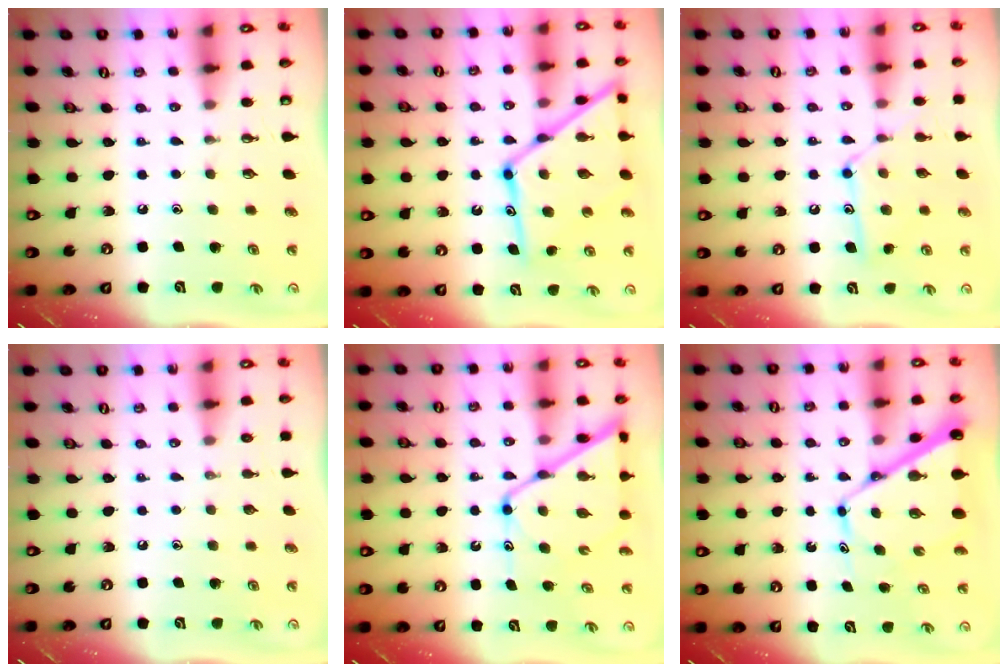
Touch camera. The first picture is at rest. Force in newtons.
{"total": 20.0, "press": 20.0, "slide": 1.6}
{"total": 13.0, "press": 12.9, "slide": 0.8}
{"total": 0.0}
{"total": 14.0, "press": 13.9, "slide": 1.2}
{"total": 11.7, "press": 11.6, "slide": 1.0}